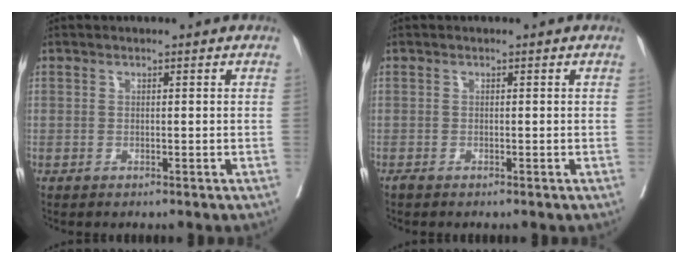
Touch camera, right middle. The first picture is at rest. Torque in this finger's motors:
{"motor_torque": [0.94, -0.92, 0.39, 0.15]}